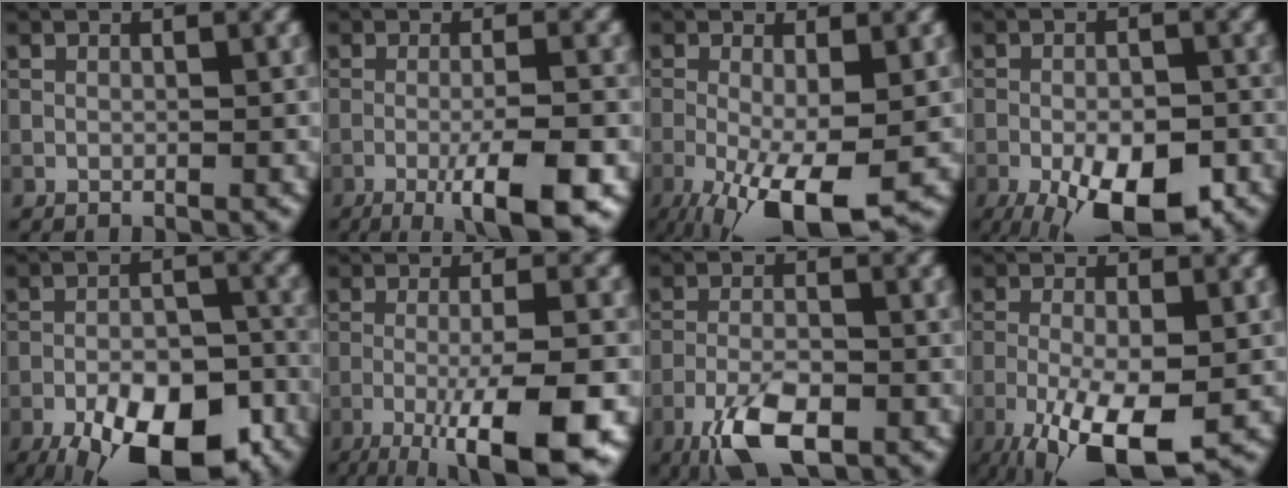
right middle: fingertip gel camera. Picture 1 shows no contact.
{"total": 6.8, "force": [-2.9, 1.3, 6.0], "torque": [-0.089, 0.003, -0.045]}
{"total": 8.4, "force": [-3.2, 2.4, 7.4], "torque": [-0.140, -0.019, -0.048]}
{"total": 11.0, "force": [-5.8, 4.3, 8.3], "torque": [-0.112, -0.022, -0.087]}
{"total": 13.0, "force": [-8.4, 5.3, 8.5], "torque": [-0.145, -0.030, -0.131]}
{"total": 10.8, "force": [-5.0, 2.5, 9.3], "torque": [-0.137, -0.006, -0.078]}
{"total": 6.4, "force": [-3.8, 2.3, 4.6], "torque": [-0.091, -0.004, -0.075]}
{"total": 8.8, "force": [-4.2, 2.7, 7.2], "torque": [-0.139, -0.015, -0.070]}